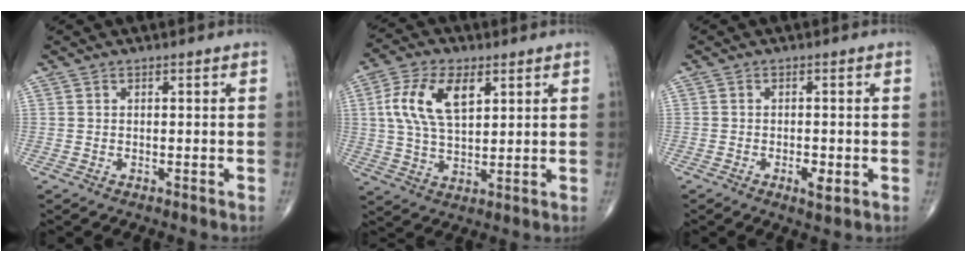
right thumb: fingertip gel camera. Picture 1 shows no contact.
{"total": 11.9, "force": [3.8, 6.2, 9.4], "torque": [-0.182, -0.001, 0.072]}
{"total": 2.9, "force": [-1.0, 1.2, 2.4], "torque": [-0.038, -0.002, -0.015]}